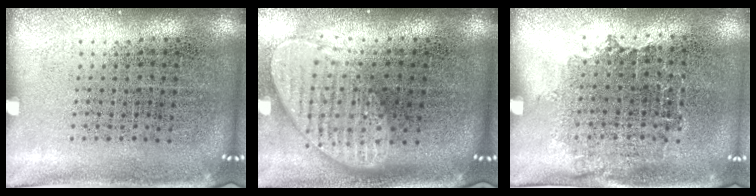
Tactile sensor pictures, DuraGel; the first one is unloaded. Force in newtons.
{"total": 2.0, "press": 1.6, "slide": 1.2}
{"total": 0.9, "press": 0.7, "slide": 0.6}